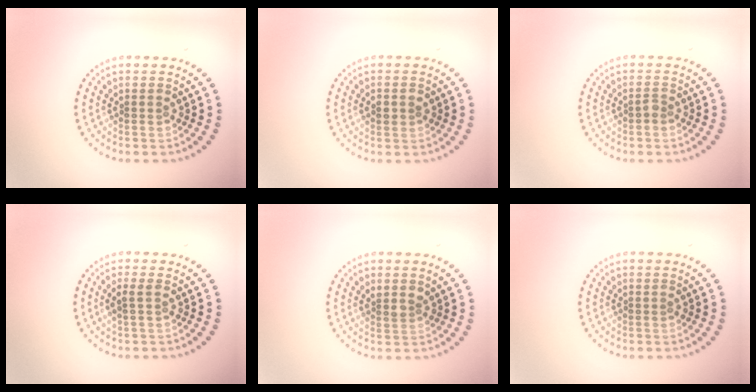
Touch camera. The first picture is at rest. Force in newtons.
{"total": 1.4, "press": 1.4, "slide": 0.2}
{"total": 0.7, "press": 0.6, "slide": 0.4}
{"total": 1.1, "press": 1.0, "slide": 0.5}
{"total": 1.4, "press": 1.2, "slide": 0.8}
{"total": 0.0}